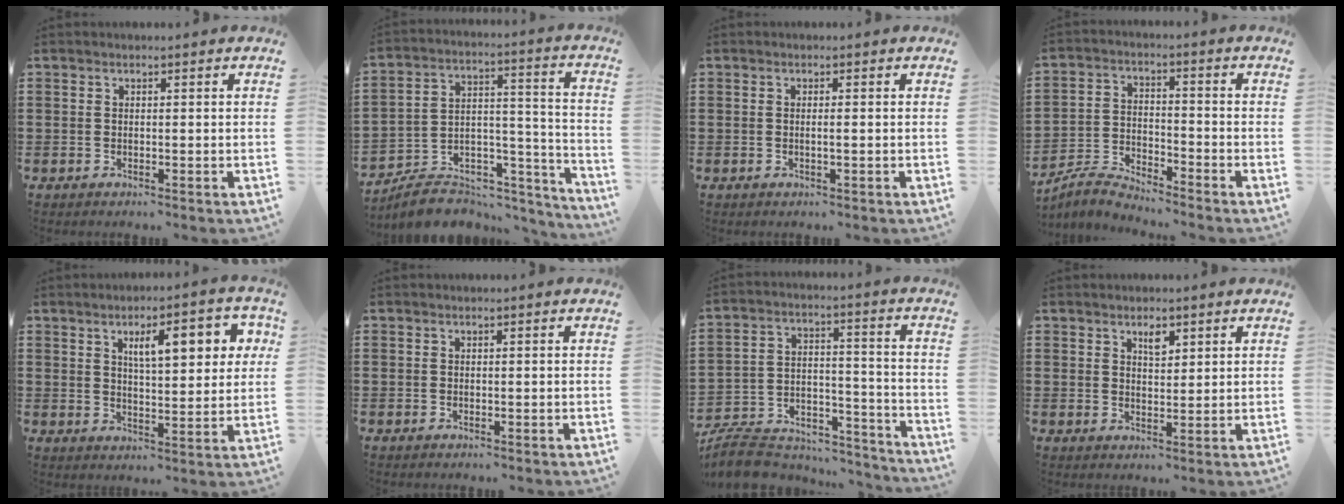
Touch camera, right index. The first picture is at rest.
{"total": 6.8, "force": [-5.7, 3.2, 1.9], "torque": [-0.034, 0.008, -0.105]}
{"total": 0.9, "force": [-0.2, -0.1, 0.9], "torque": [-0.016, -0.004, -0.003]}
{"total": 3.9, "force": [-3.9, 0.3, 0.4], "torque": [-0.027, 0.002, -0.086]}
{"total": 7.9, "force": [3.2, 2.6, 6.8], "torque": [-0.106, -0.003, 0.046]}
{"total": 0.0}
{"total": 8.5, "force": [-7.9, 2.5, 1.9], "torque": [-0.038, 0.018, -0.154]}
{"total": 2.4, "force": [1.6, 1.0, 1.5], "torque": [-0.016, -0.004, 0.025]}